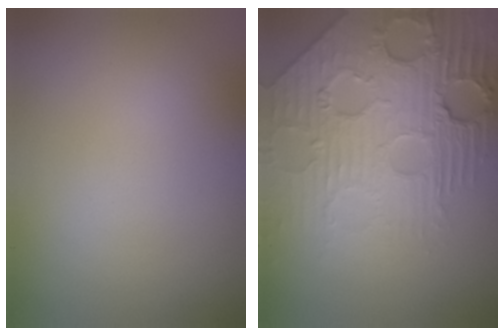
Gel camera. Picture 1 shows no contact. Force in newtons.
{"total": 8.7, "press": 6.0, "slide": 6.3}